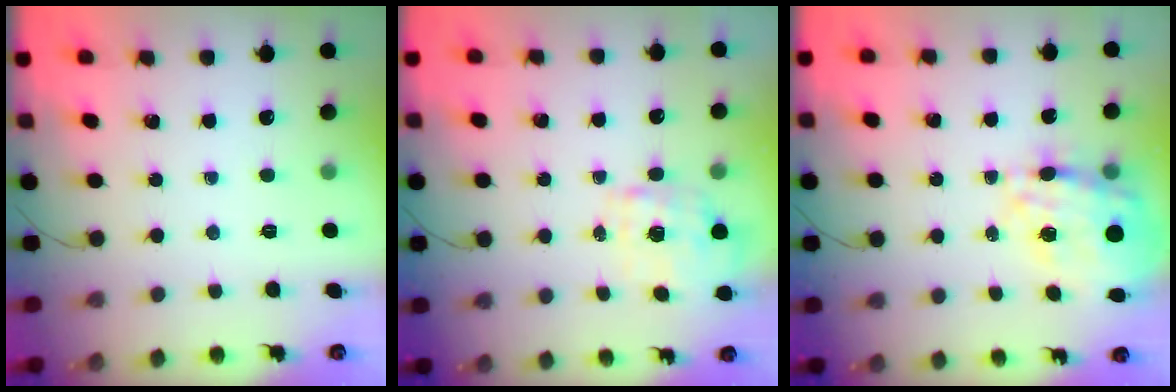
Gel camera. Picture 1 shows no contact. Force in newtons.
{"total": 1.9, "press": 1.8, "slide": 0.6}
{"total": 21.8, "press": 21.3, "slide": 4.7}